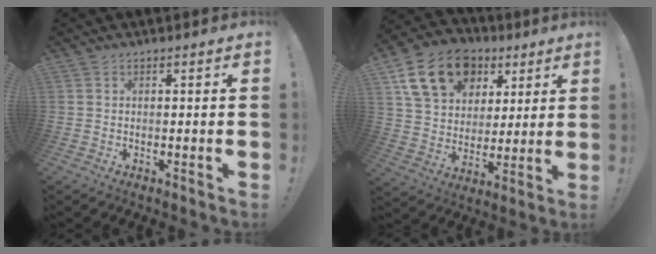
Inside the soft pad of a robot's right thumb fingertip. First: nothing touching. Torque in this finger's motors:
{"motor_torque": [1.33, 2.57, 0.25, 0.05, 0.08]}